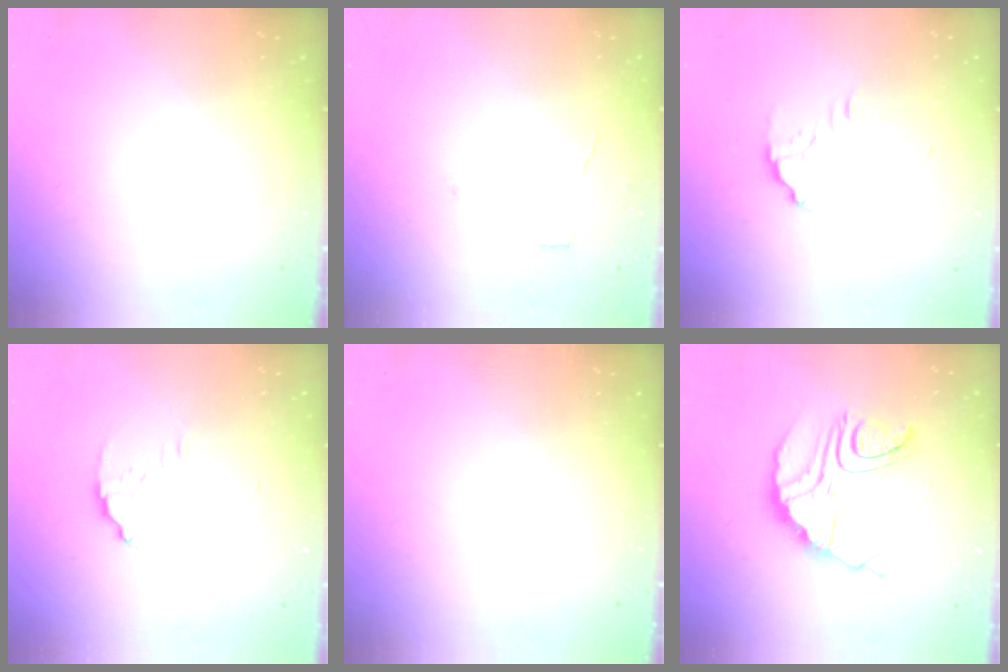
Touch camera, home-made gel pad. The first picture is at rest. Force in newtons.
{"total": 2.9, "press": 2.9, "slide": 0.2}
{"total": 2.9, "press": 2.9, "slide": 0.2}
{"total": 2.2, "press": 2.2, "slide": 0.1}
{"total": 0.0}
{"total": 13.7, "press": 13.7, "slide": 1.1}